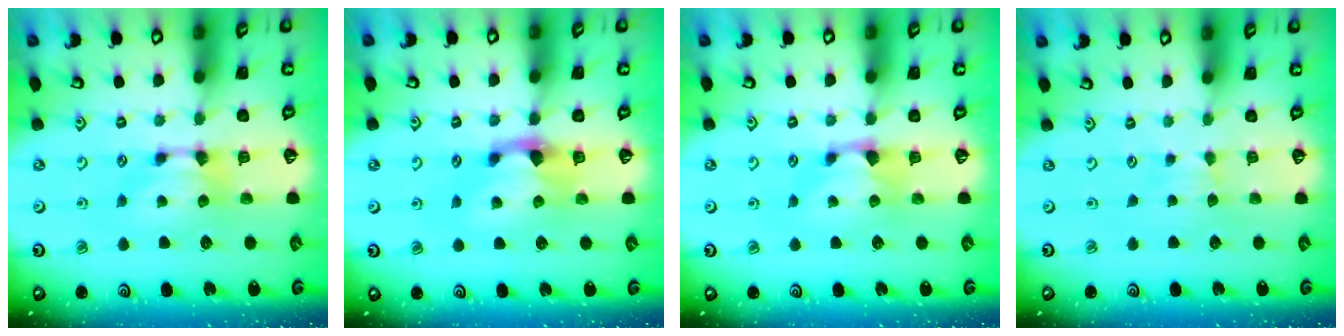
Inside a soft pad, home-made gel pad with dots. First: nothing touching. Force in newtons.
{"total": 1.6, "press": 1.2, "slide": 1.1}
{"total": 0.9, "press": 0.5, "slide": 0.7}
{"total": 1.6, "press": 1.5, "slide": 0.5}